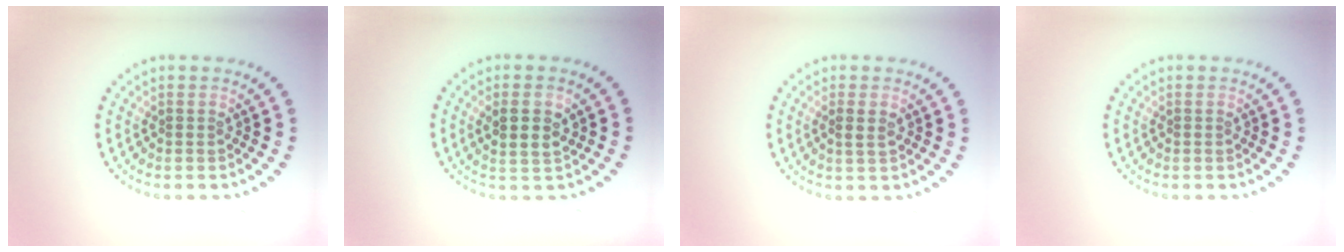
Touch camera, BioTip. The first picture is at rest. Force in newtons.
{"total": 2.7, "press": 2.6, "slide": 0.8}
{"total": 0.8, "press": 0.8, "slide": 0.2}
{"total": 0.0}